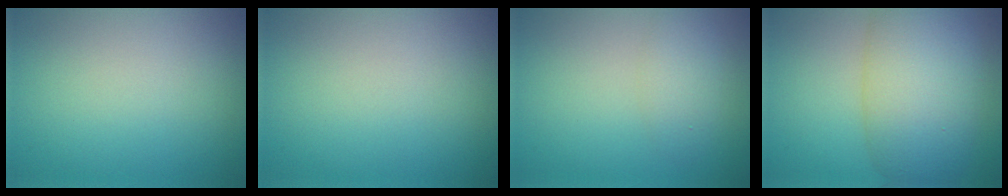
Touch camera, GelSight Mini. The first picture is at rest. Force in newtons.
{"total": 0.0}
{"total": 2.1, "press": 2.1, "slide": 0.1}
{"total": 8.7, "press": 8.7, "slide": 0.5}